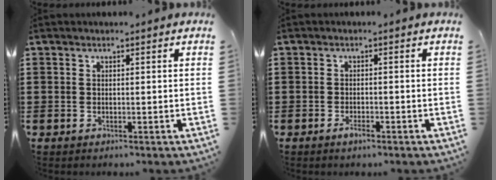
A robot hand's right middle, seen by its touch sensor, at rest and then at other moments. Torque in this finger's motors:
{"motor_torque": [2.14, 0.00, 0.25, 0.05]}